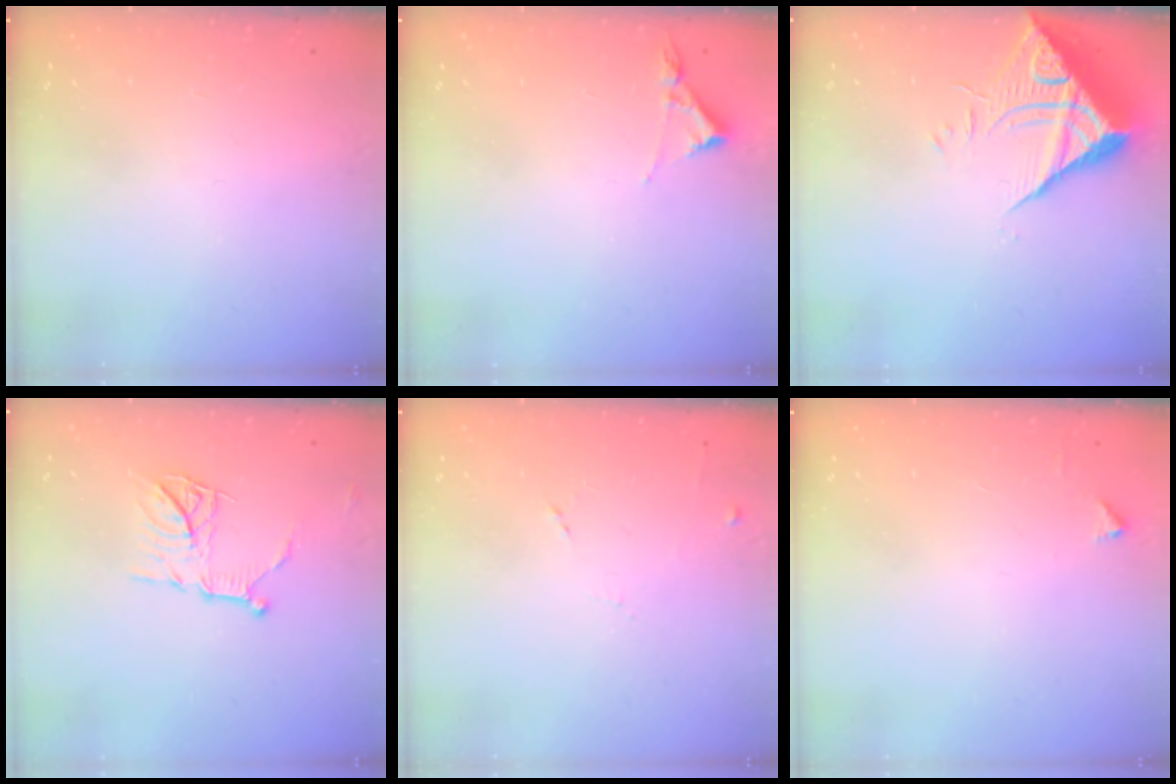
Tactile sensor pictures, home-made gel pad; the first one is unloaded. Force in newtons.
{"total": 3.2, "press": 3.2, "slide": 0.5}
{"total": 10.5, "press": 10.4, "slide": 1.0}
{"total": 10.8, "press": 10.8, "slide": 0.4}
{"total": 5.4, "press": 5.3, "slide": 0.9}
{"total": 2.1, "press": 2.1, "slide": 0.3}